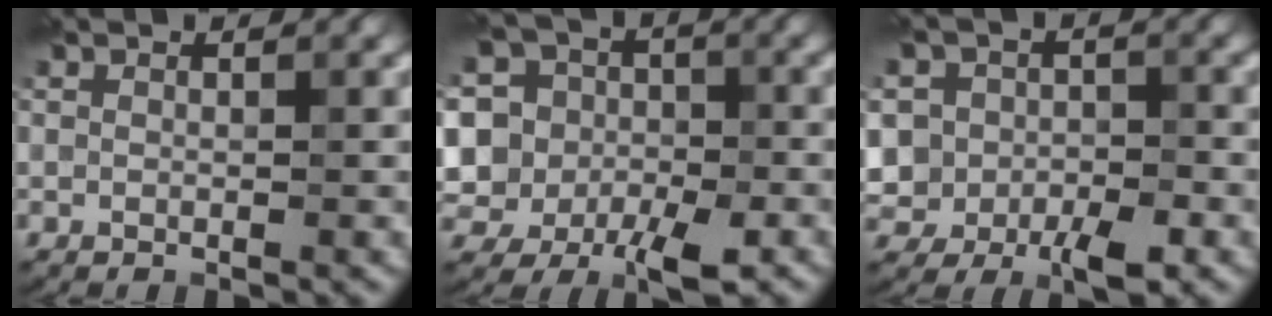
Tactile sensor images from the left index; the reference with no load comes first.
{"total": 11.7, "force": [-2.2, 10.4, 4.9], "torque": [-0.125, 0.018, -0.066]}
{"total": 6.5, "force": [-2.0, 5.5, 2.9], "torque": [-0.042, -0.001, -0.058]}